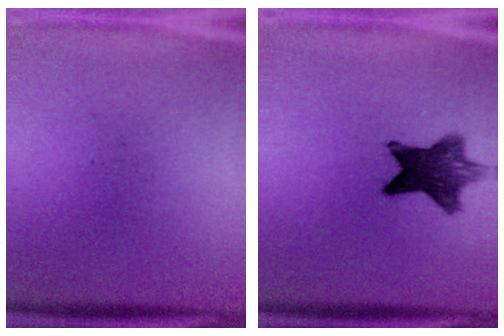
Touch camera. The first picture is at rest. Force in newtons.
{"total": 9.5}